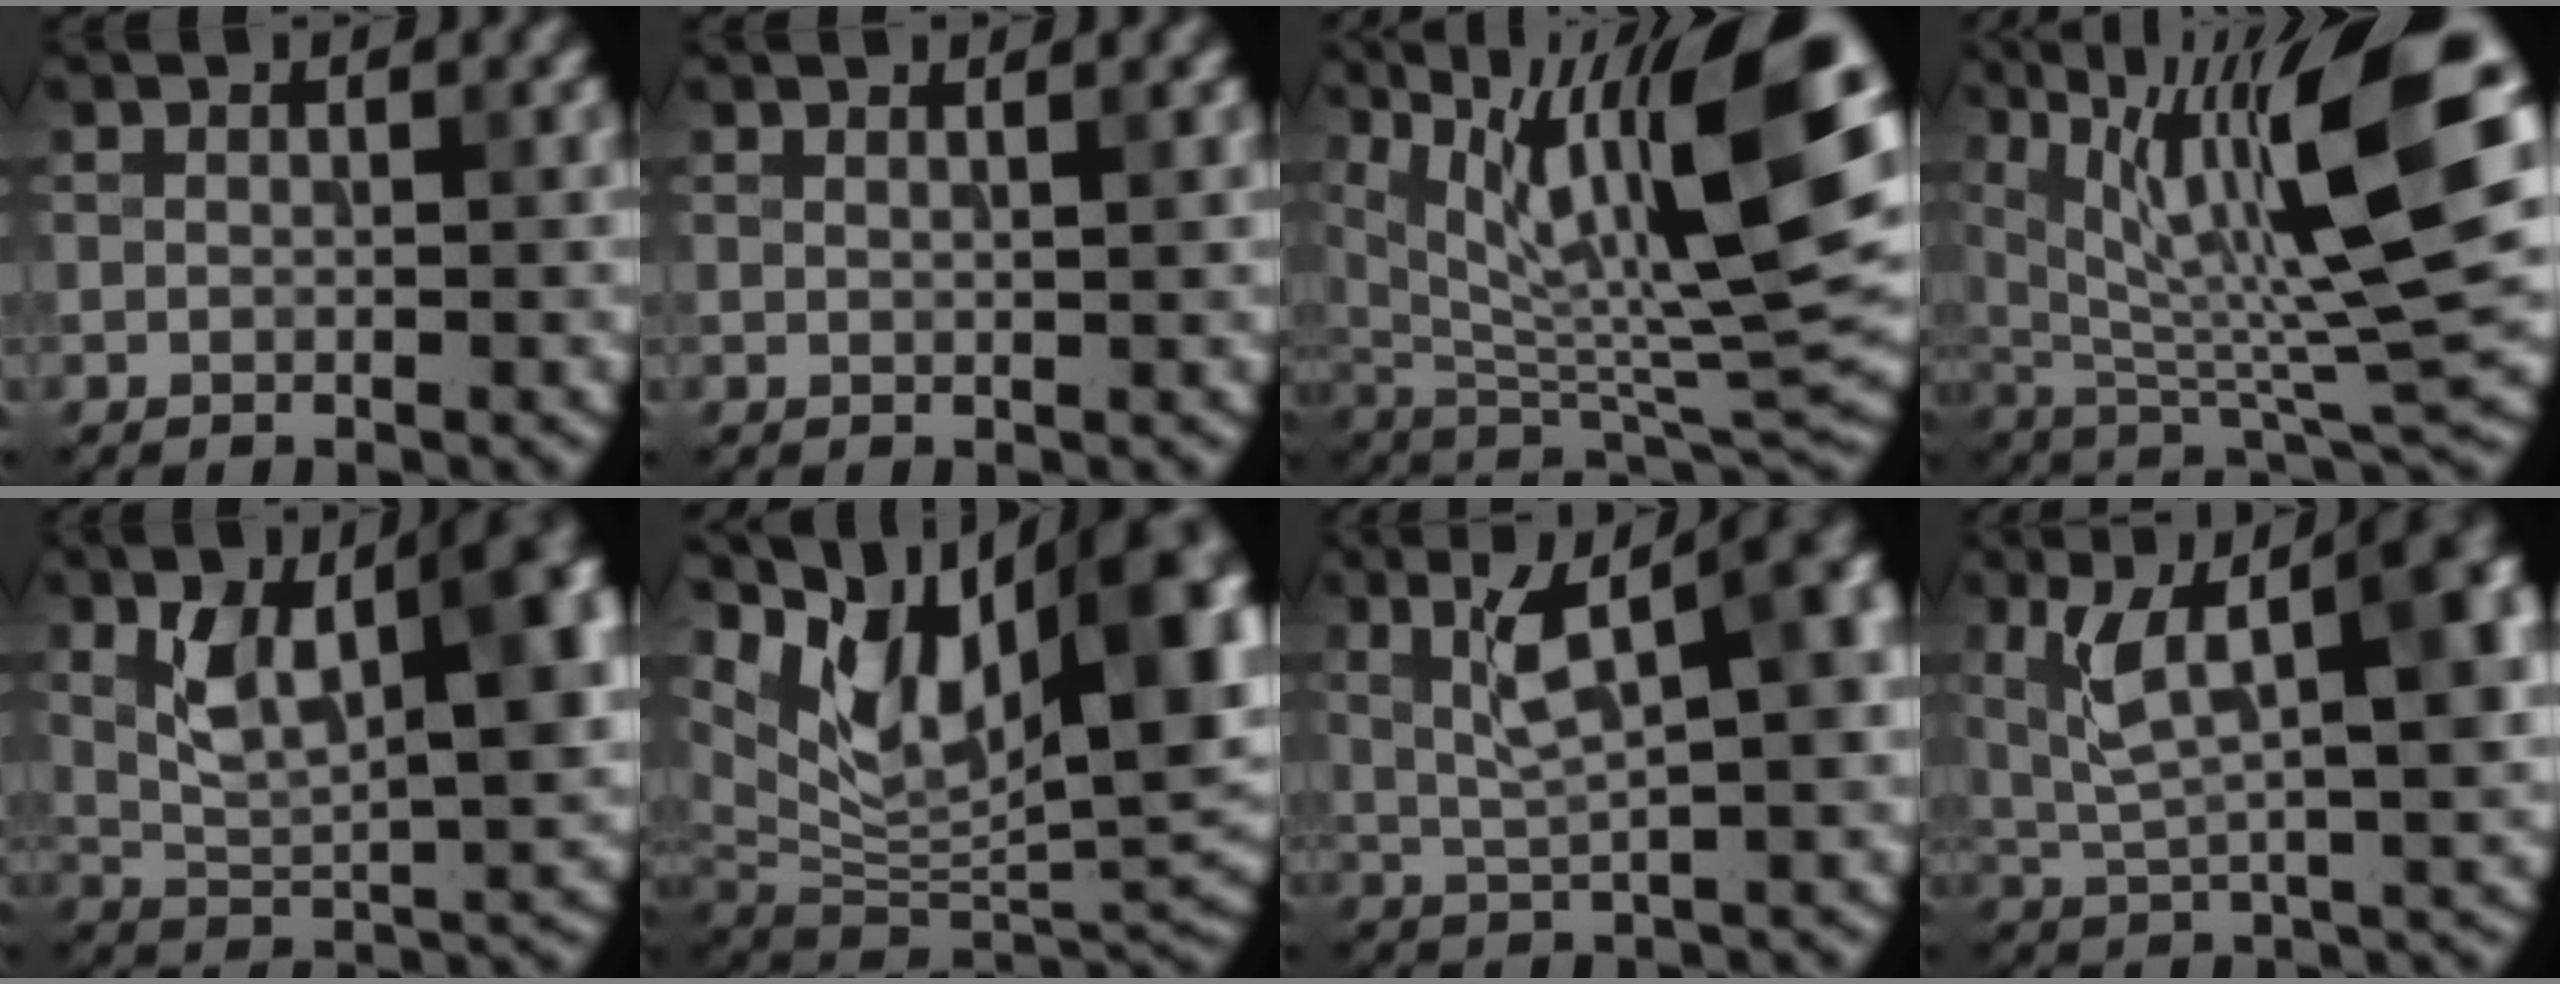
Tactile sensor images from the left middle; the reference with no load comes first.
{"total": 1.6, "force": [1.1, 0.6, 1.0], "torque": [-0.001, 0.002, 0.000]}
{"total": 15.2, "force": [6.1, 4.8, 13.1], "torque": [-0.224, -0.001, 0.108]}
{"total": 14.9, "force": [5.1, 3.6, 13.6], "torque": [-0.233, 0.005, 0.091]}
{"total": 11.4, "force": [3.2, 5.0, 9.8], "torque": [-0.155, 0.005, 0.054]}
{"total": 14.9, "force": [6.6, 7.4, 11.1], "torque": [-0.178, 0.009, 0.122]}
{"total": 9.6, "force": [2.9, 3.0, 8.7], "torque": [-0.144, 0.023, 0.050]}
{"total": 12.5, "force": [4.0, 4.9, 10.8], "torque": [-0.174, 0.006, 0.073]}